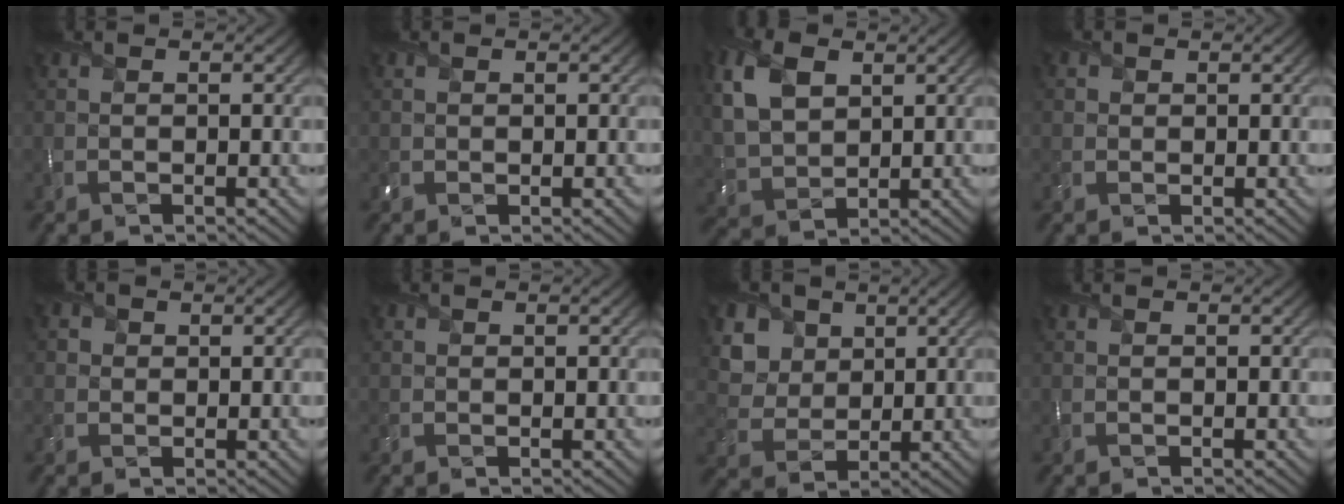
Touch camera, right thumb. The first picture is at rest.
{"total": 1.2, "force": [0.2, 0.9, 0.8], "torque": [-0.021, 0.000, 0.005]}
{"total": 8.7, "force": [3.2, 5.6, 5.9], "torque": [-0.169, 0.014, 0.063]}
{"total": 1.3, "force": [0.3, 1.2, 0.3], "torque": [-0.010, -0.001, 0.004]}
{"total": 1.8, "force": [0.2, 1.8, 0.5], "torque": [-0.015, 0.002, 0.002]}
{"total": 0.7, "force": [0.2, 0.7, 0.2], "torque": [-0.007, -0.001, 0.003]}
{"total": 7.4, "force": [3.4, 5.8, 3.1], "torque": [-0.122, -0.012, 0.074]}
{"total": 0.0}